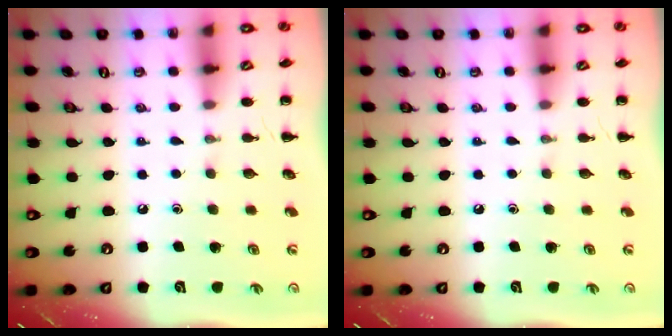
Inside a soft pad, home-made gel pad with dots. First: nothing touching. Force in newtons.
{"total": 0.0}